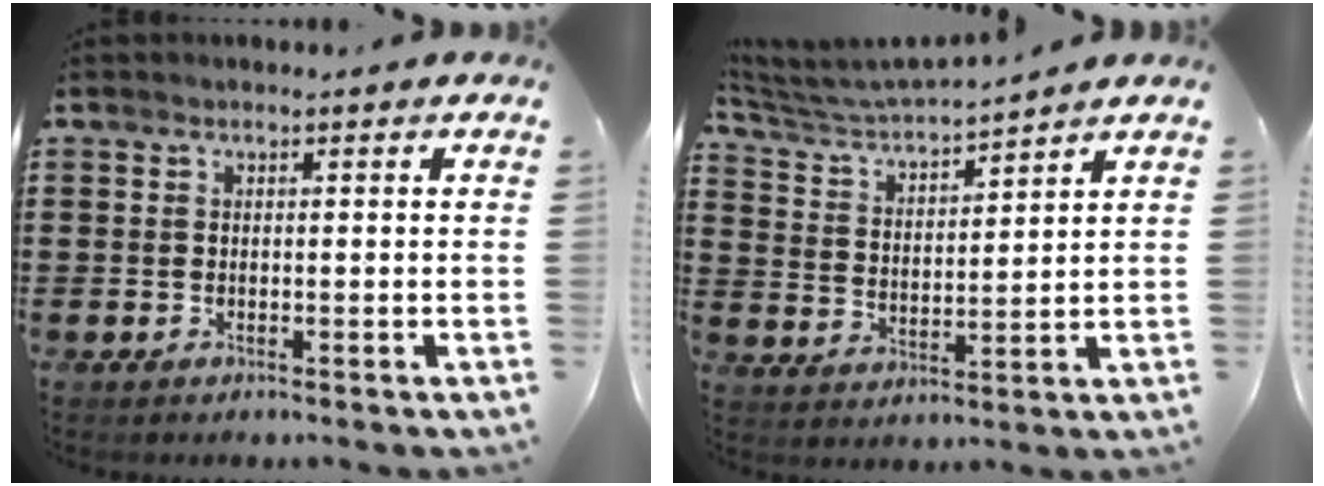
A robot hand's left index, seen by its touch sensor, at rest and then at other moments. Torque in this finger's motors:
{"motor_torque": [0.25, 0.29, 0.19, 0.15]}